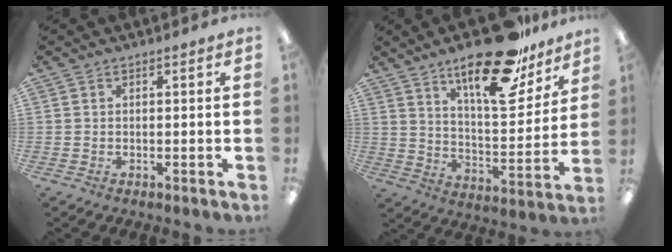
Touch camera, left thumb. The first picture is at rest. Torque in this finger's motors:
{"motor_torque": [0.35, 0.32, 1.00, -1.78, 0.10]}